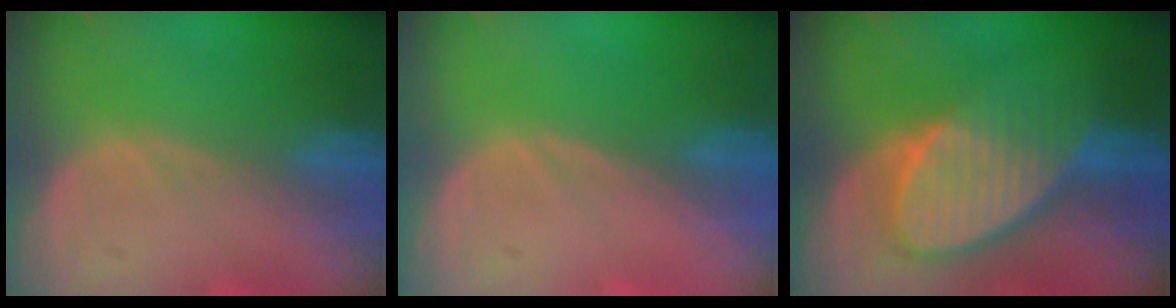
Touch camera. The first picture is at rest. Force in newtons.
{"total": 0.0}
{"total": 9.2, "press": 8.2, "slide": 4.1}